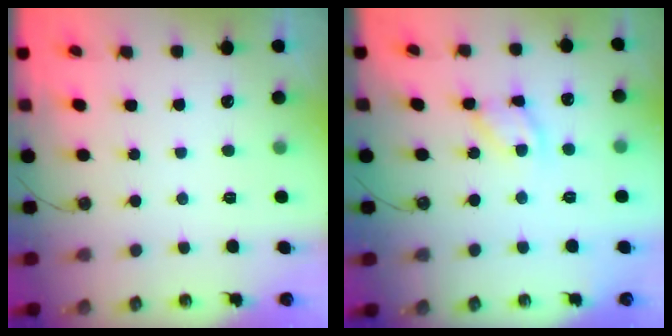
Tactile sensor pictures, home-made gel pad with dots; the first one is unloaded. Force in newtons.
{"total": 9.7, "press": 9.7, "slide": 0.6}